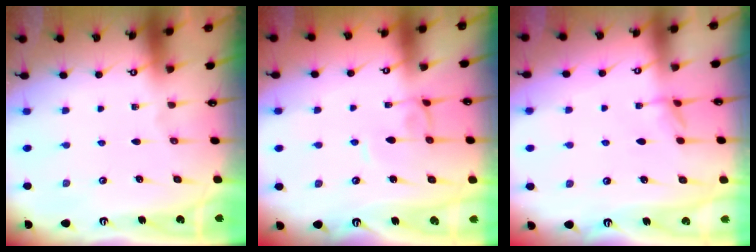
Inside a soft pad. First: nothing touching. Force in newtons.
{"total": 1.4, "press": 1.4, "slide": 0.2}
{"total": 2.7, "press": 2.7, "slide": 0.5}